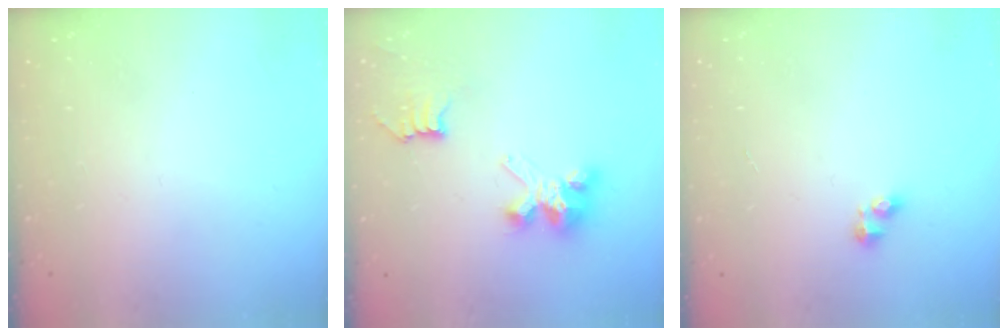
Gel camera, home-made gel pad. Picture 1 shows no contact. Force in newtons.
{"total": 6.6, "press": 6.6, "slide": 0.1}
{"total": 2.5, "press": 2.5, "slide": 0.3}